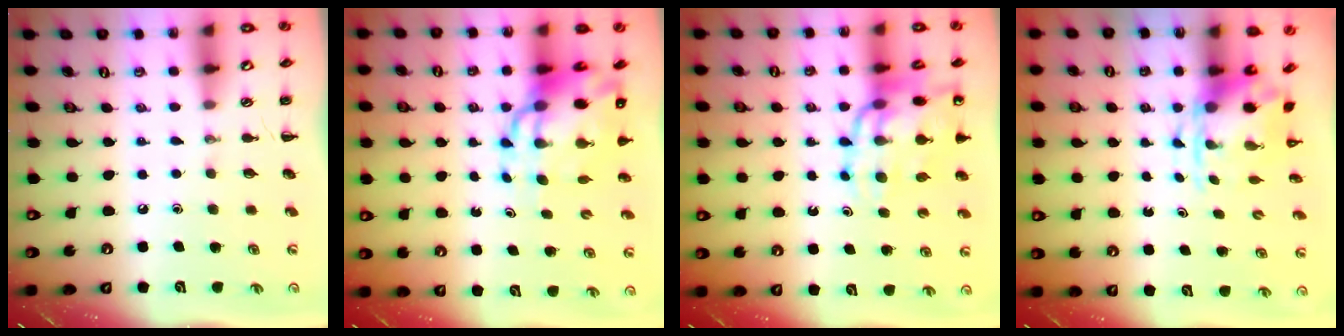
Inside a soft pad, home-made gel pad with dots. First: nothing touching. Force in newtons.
{"total": 12.7, "press": 12.3, "slide": 3.5}
{"total": 17.0, "press": 16.6, "slide": 3.9}
{"total": 3.8, "press": 3.7, "slide": 0.9}